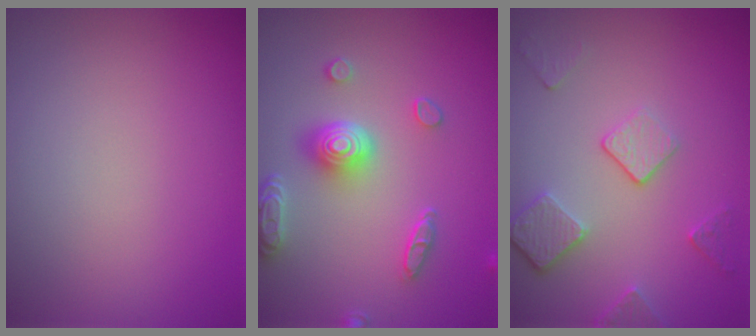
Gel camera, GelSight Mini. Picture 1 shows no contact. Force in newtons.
{"total": 5.0, "press": 3.9, "slide": 3.1}
{"total": 3.7, "press": 2.8, "slide": 2.4}